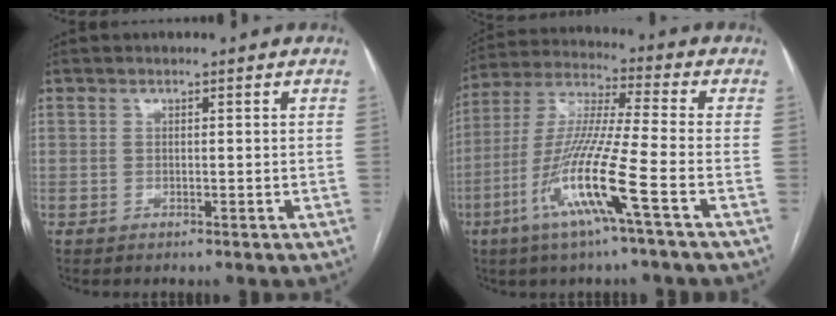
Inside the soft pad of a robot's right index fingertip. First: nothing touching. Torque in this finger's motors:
{"motor_torque": [1.92, -0.21, 1.05, 0.21]}